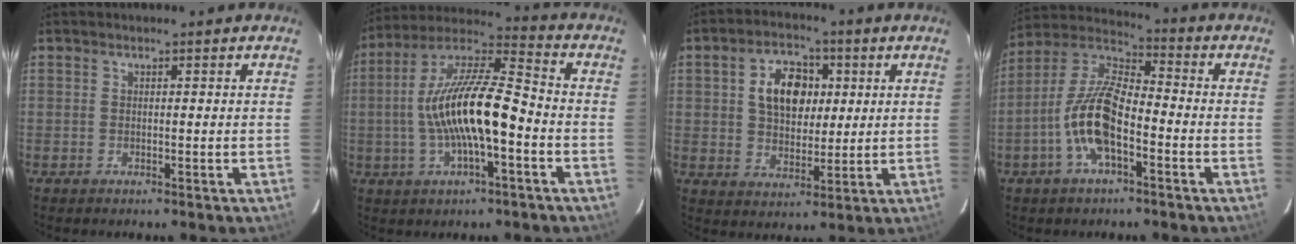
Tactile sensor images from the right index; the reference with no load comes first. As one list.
[{"total": 16.3, "force": [-3.1, 4.2, 15.4], "torque": [-0.293, 0.008, -0.059]}, {"total": 10.0, "force": [2.4, 6.8, 6.9], "torque": [-0.122, 0.023, 0.047]}, {"total": 12.8, "force": [-4.8, 4.9, 10.9], "torque": [-0.229, 0.005, -0.094]}]